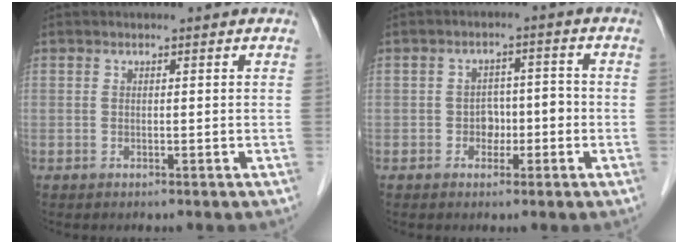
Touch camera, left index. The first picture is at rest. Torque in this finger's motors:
{"motor_torque": [-0.09, 0.01, 0.02, 0.00]}